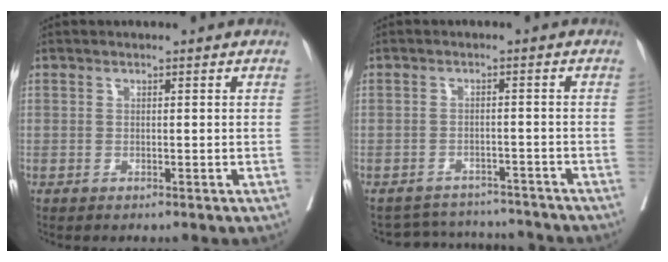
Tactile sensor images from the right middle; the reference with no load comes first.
{"total": 9.2, "force": [-9.0, 1.8, 0.5], "torque": [-0.007, 0.015, -0.119]}